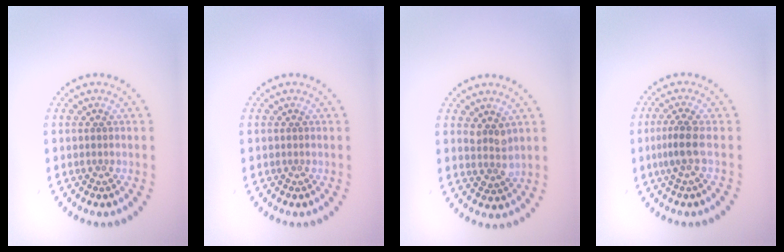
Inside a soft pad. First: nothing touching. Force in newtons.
{"total": 0.0}
{"total": 1.8, "press": 1.5, "slide": 1.1}
{"total": 2.3, "press": 1.6, "slide": 1.5}